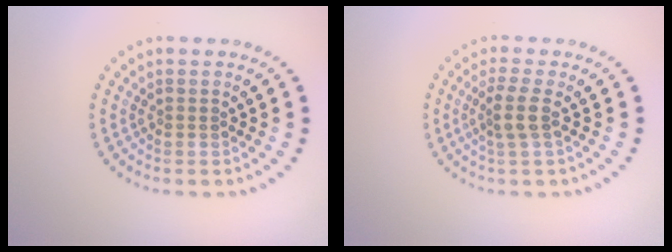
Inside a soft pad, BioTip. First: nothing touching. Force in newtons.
{"total": 2.2, "press": 1.7, "slide": 1.3}